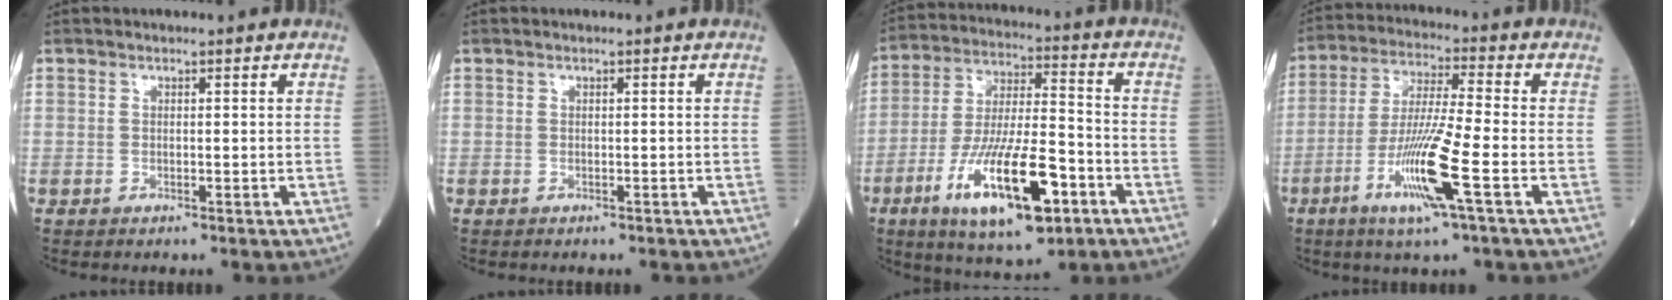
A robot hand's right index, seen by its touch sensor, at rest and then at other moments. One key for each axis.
{"total": 1.0, "fx": -0.7, "fy": 0.5, "fz": 0.4, "tx": -0.008, "ty": 0.002, "tz": -0.007}
{"total": 17.2, "fx": -7.6, "fy": 4.1, "fz": 14.9, "tx": -0.283, "ty": -0.015, "tz": -0.122}
{"total": 11.7, "fx": -4.6, "fy": -0.4, "fz": 10.8, "tx": -0.211, "ty": -0.018, "tz": -0.090}